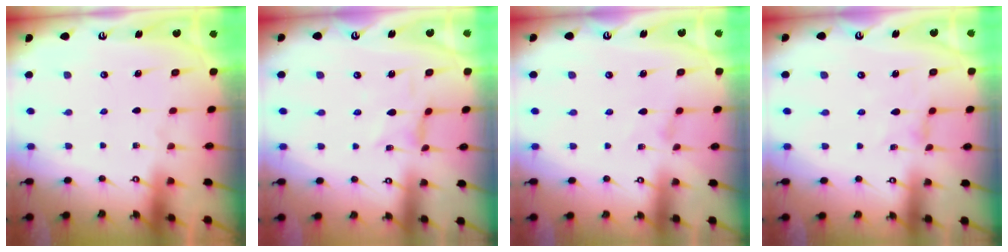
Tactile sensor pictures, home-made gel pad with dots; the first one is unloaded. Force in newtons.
{"total": 1.6, "press": 1.5, "slide": 0.5}
{"total": 0.0}
{"total": 1.0, "press": 0.9, "slide": 0.2}